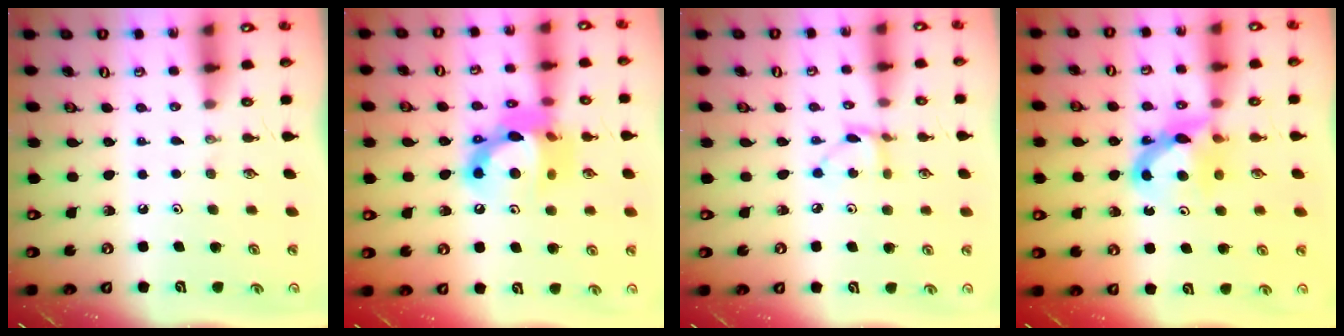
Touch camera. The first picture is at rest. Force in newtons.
{"total": 15.9, "press": 15.9, "slide": 0.9}
{"total": 3.6, "press": 3.6, "slide": 0.3}
{"total": 7.4, "press": 7.3, "slide": 0.5}